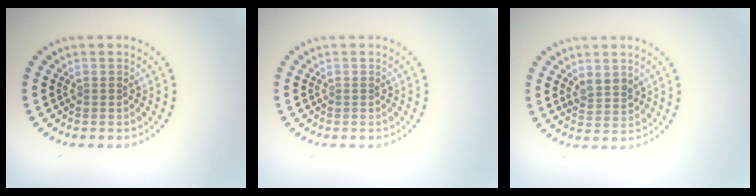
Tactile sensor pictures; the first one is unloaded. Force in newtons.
{"total": 0.0}
{"total": 2.0, "press": 1.9, "slide": 0.7}